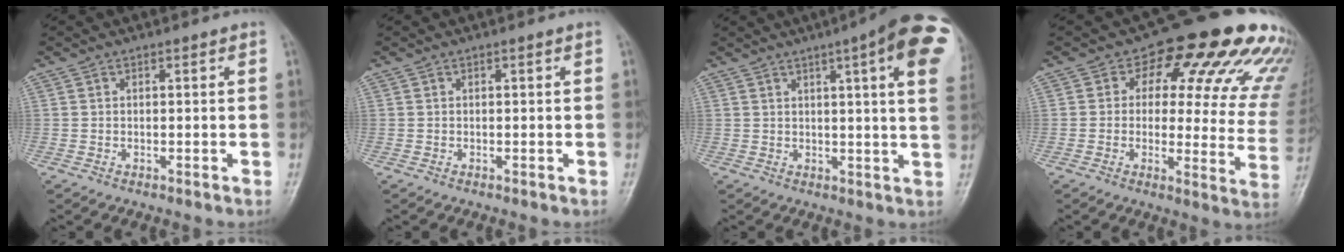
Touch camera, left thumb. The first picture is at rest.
{"total": 0.0}
{"total": 17.0, "force": [6.9, 2.8, 15.3], "torque": [-0.186, -0.009, 0.072]}
{"total": 22.1, "force": [12.0, 10.7, 15.2], "torque": [-0.145, -0.029, 0.127]}